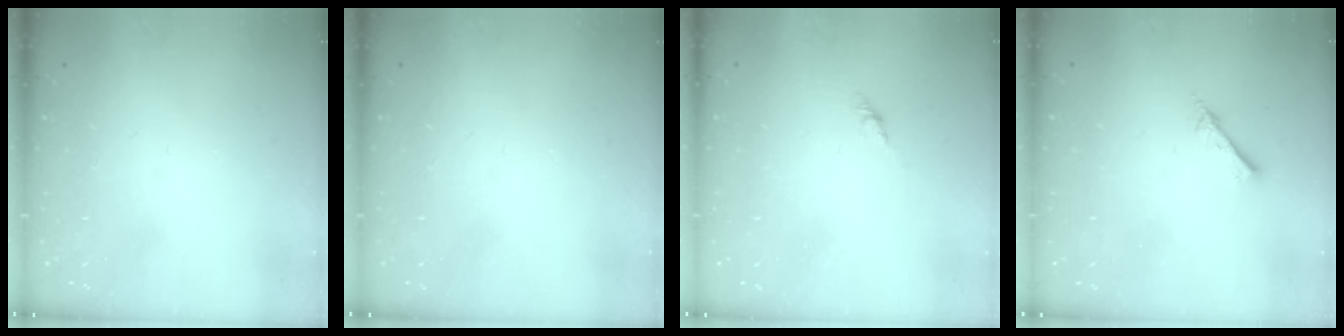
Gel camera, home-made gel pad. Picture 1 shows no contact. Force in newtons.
{"total": 0.0}
{"total": 2.7, "press": 2.6, "slide": 0.7}
{"total": 2.0, "press": 2.0, "slide": 0.2}